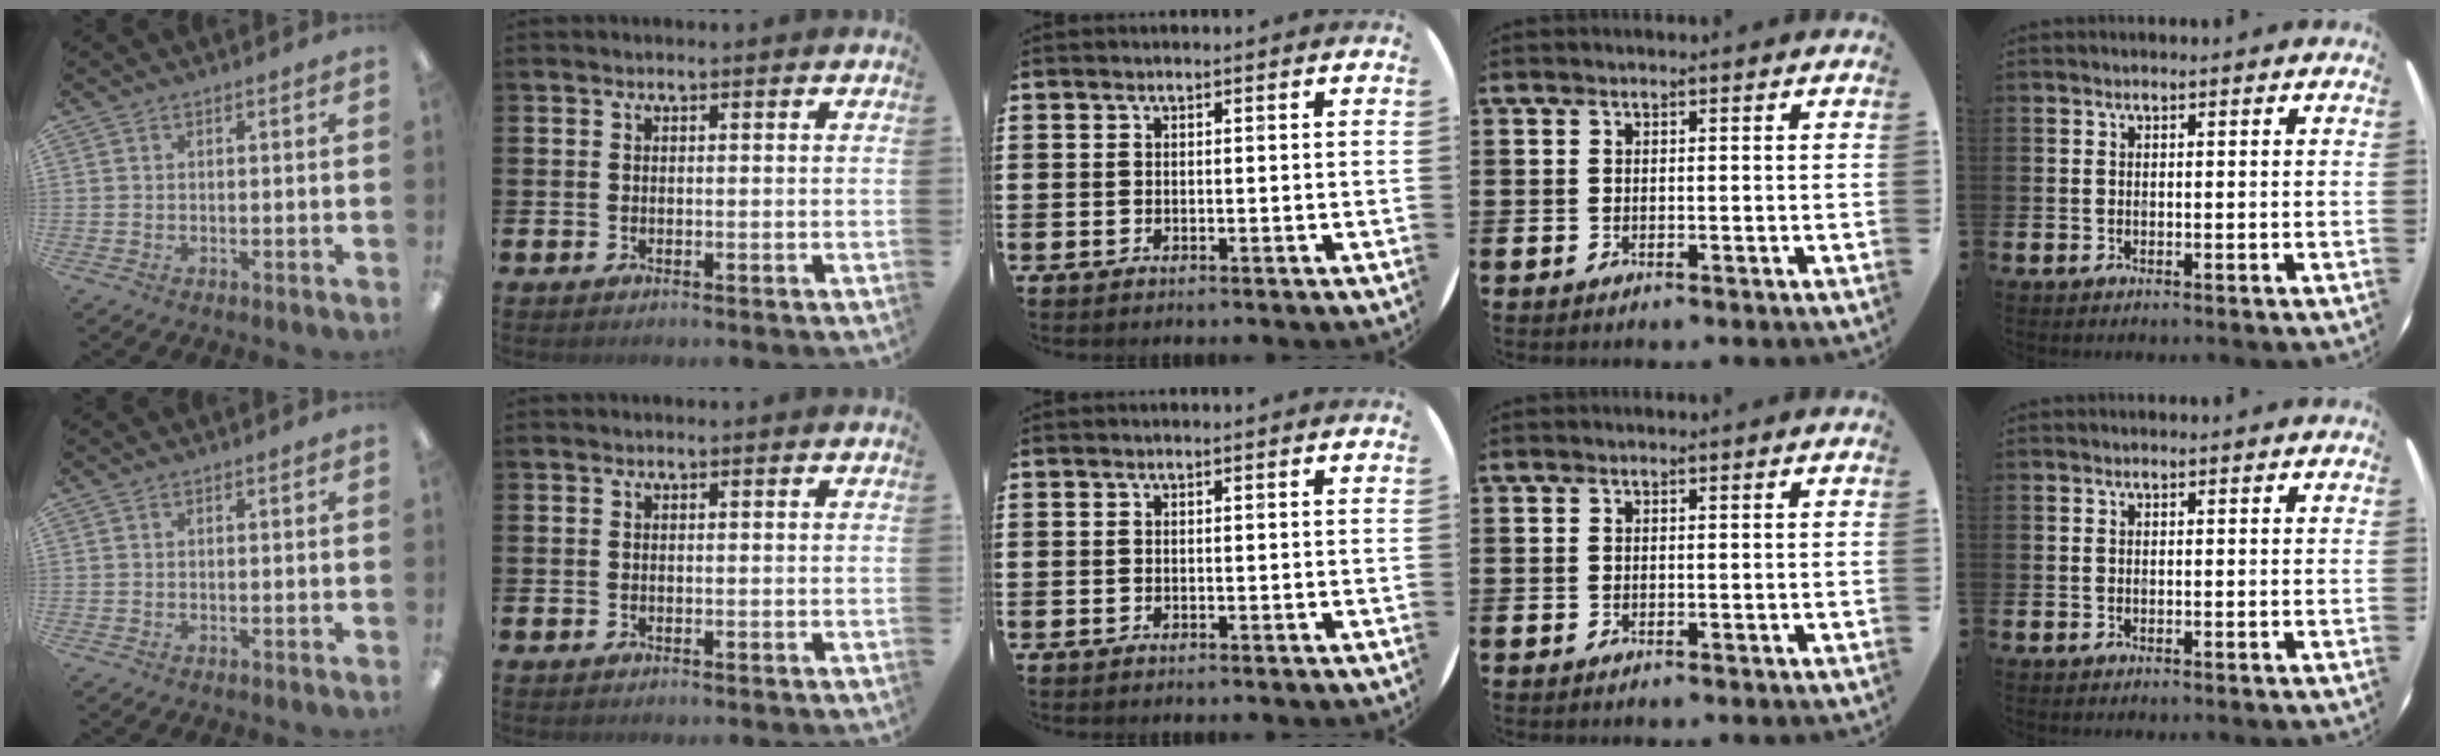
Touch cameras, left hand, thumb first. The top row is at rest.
{}